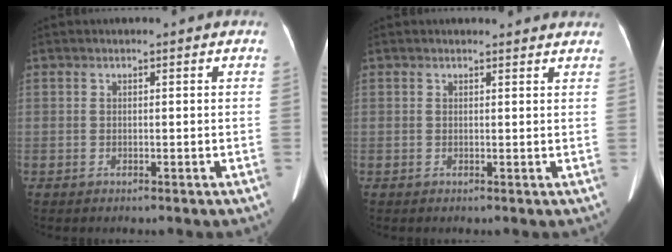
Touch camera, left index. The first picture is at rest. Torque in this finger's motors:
{"motor_torque": [0.33, -0.38, -0.01, 0.01]}